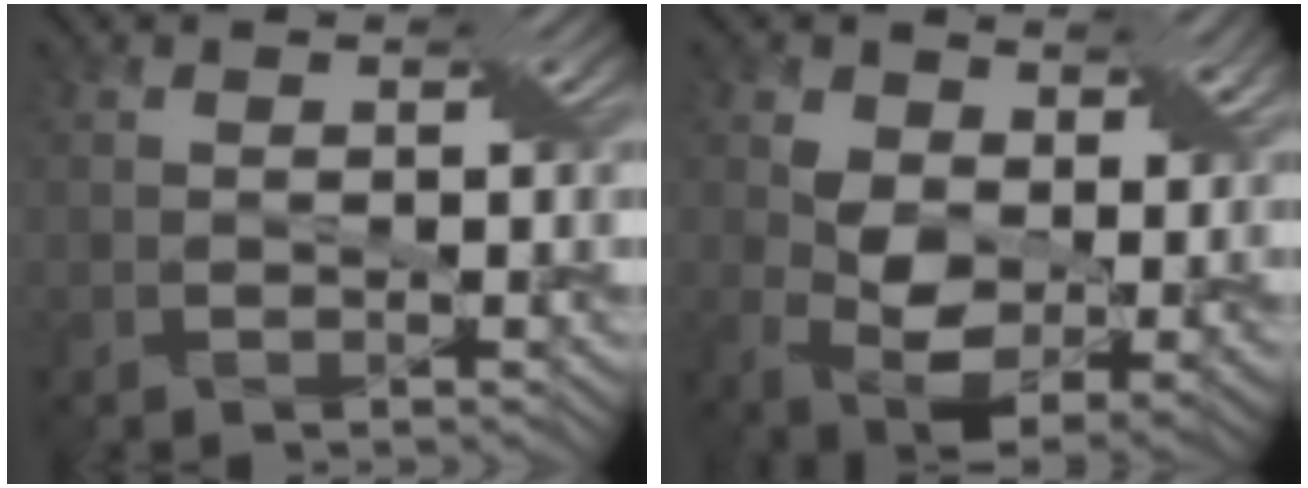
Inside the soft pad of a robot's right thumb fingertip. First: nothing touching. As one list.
[{"total": 10.1, "force": [4.0, 6.4, 6.7], "torque": [-0.151, -0.015, 0.077]}]